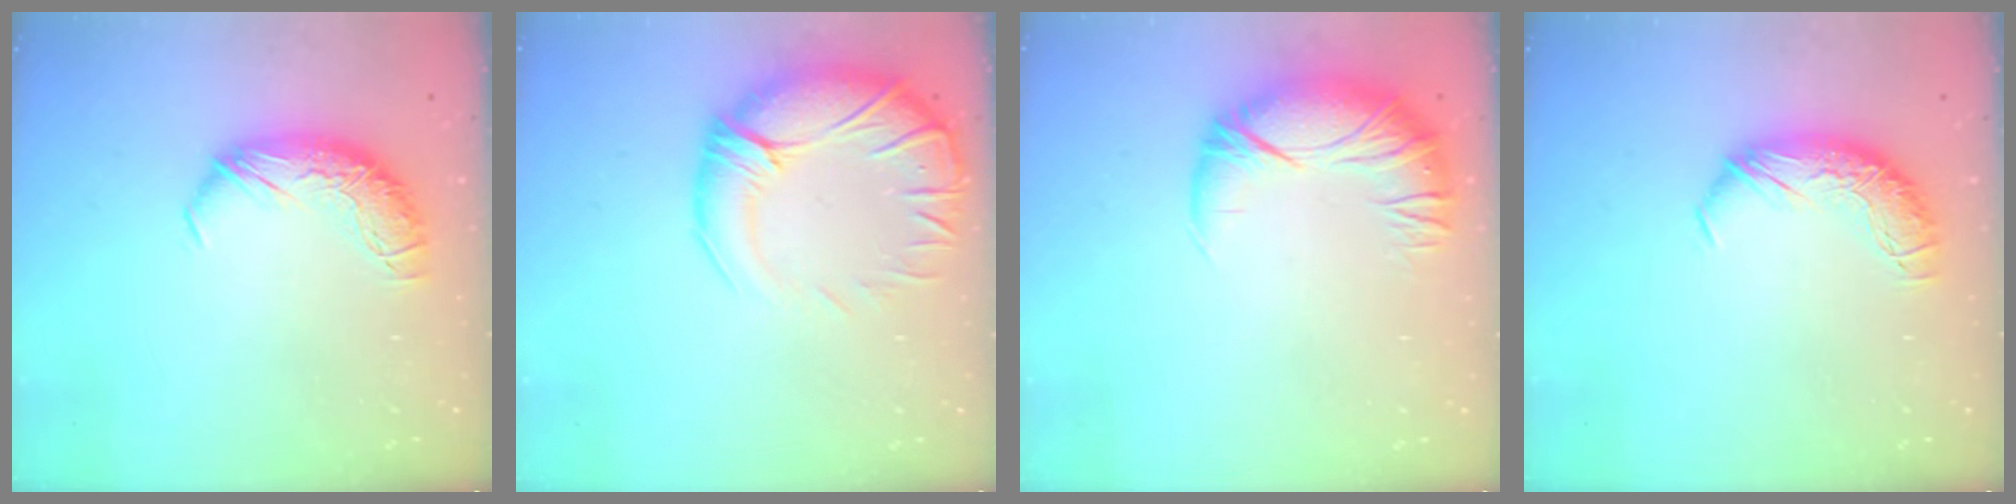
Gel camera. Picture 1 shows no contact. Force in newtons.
{"total": 7.6, "press": 5.9, "slide": 4.8}
{"total": 2.7, "press": 0.9, "slide": 2.5}
{"total": 0.0}